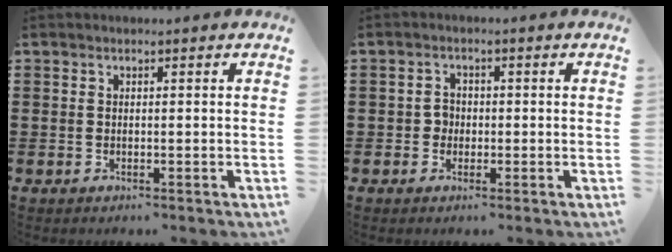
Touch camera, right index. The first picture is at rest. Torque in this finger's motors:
{"motor_torque": [0.05, 0.01, 0.00, 0.00]}